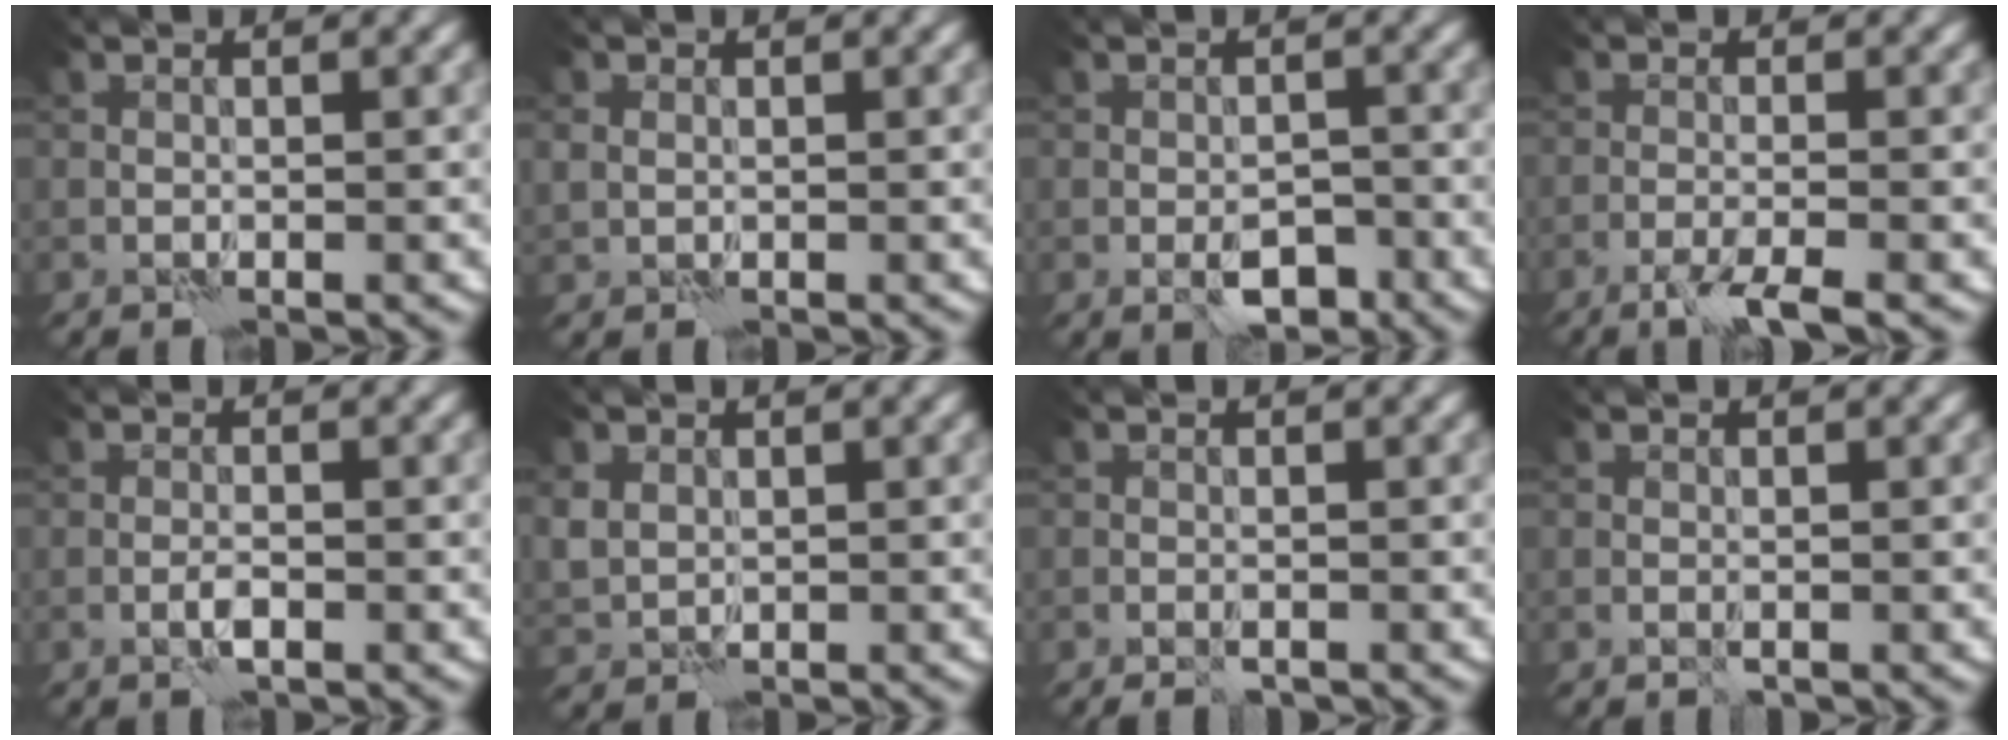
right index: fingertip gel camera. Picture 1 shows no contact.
{"total": 1.3, "force": [0.3, 1.2, 0.5], "torque": [-0.011, -0.003, 0.006]}
{"total": 3.1, "force": [-1.5, 1.5, 2.3], "torque": [-0.032, 0.001, -0.024]}
{"total": 3.2, "force": [-2.1, 0.2, 2.4], "torque": [-0.046, -0.001, -0.048]}
{"total": 1.2, "force": [-0.6, 0.1, 1.0], "torque": [-0.024, 0.001, -0.014]}
{"total": 2.1, "force": [0.7, 1.8, 0.9], "torque": [-0.029, -0.002, 0.013]}
{"total": 1.2, "force": [-0.9, 0.3, 0.8], "torque": [-0.018, -0.001, -0.016]}
{"total": 0.6, "force": [-0.3, 0.2, 0.4], "torque": [-0.009, -0.002, -0.006]}